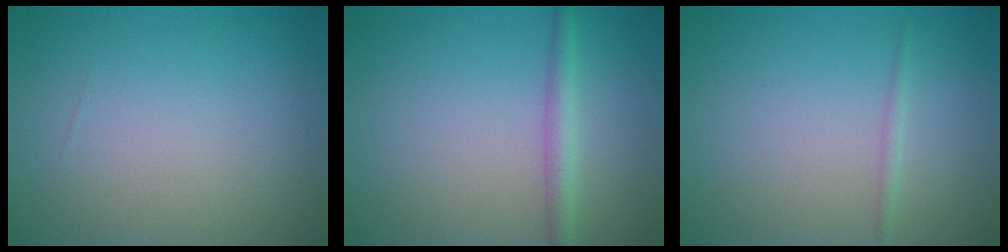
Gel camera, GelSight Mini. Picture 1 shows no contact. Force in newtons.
{"total": 2.2, "press": 2.2, "slide": 0.1}
{"total": 0.8, "press": 0.8, "slide": 0.0}